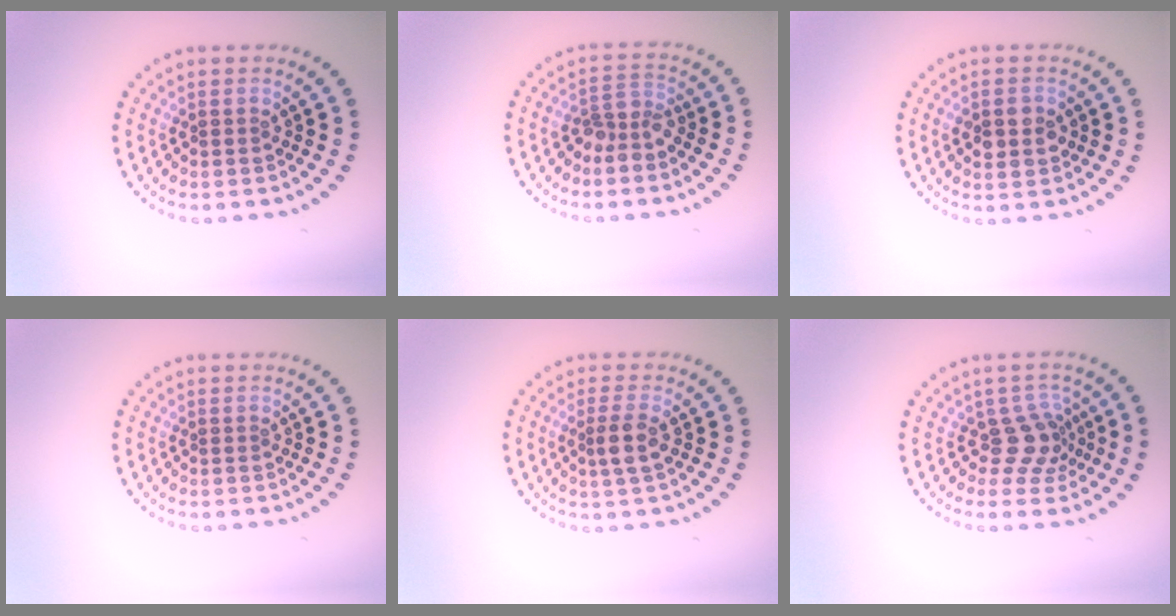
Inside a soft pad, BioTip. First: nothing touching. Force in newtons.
{"total": 2.3, "press": 2.0, "slide": 1.1}
{"total": 2.4, "press": 2.4, "slide": 0.3}
{"total": 0.0}
{"total": 2.1, "press": 1.8, "slide": 1.2}
{"total": 2.9, "press": 2.1, "slide": 2.0}